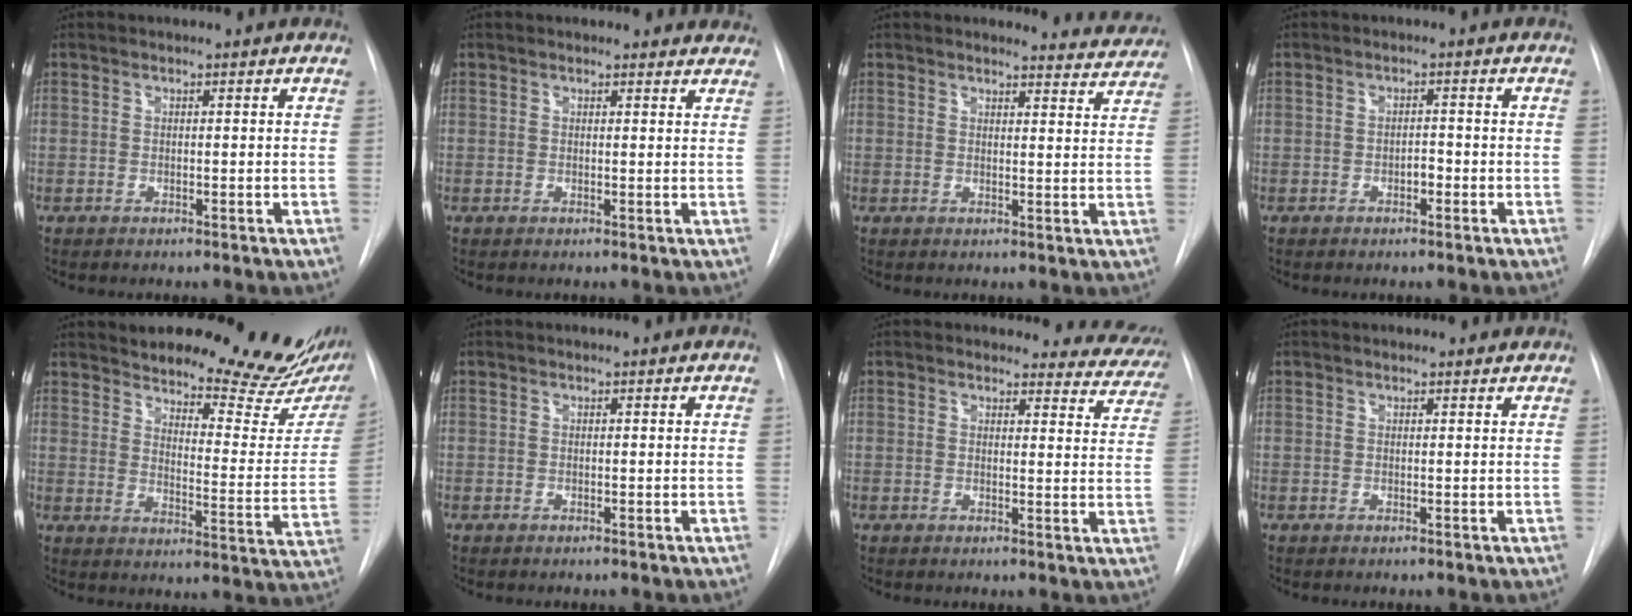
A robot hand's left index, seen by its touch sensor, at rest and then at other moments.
{"total": 5.6, "force": [5.3, 1.7, 0.6], "torque": [0.016, -0.001, 0.036]}
{"total": 6.3, "force": [6.2, 1.0, -0.3], "torque": [0.018, -0.029, 0.050]}
{"total": 1.3, "force": [-0.6, 0.7, 1.0], "torque": [-0.013, 0.003, -0.011]}
{"total": 22.7, "force": [20.4, 3.5, 9.3], "torque": [-0.126, -0.099, 0.245]}
{"total": 0.0}
{"total": 9.6, "force": [9.1, 2.8, -0.4], "torque": [0.052, -0.050, 0.061]}
{"total": 2.4, "force": [2.3, 0.5, 0.4], "torque": [-0.010, 0.010, 0.023]}